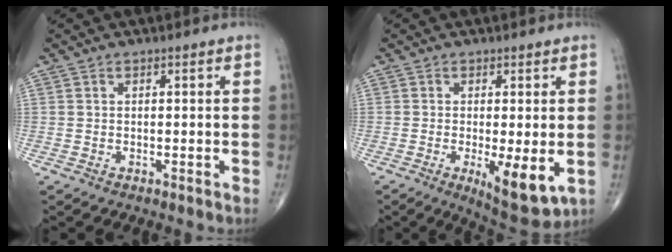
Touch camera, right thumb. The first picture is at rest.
{"total": 8.6, "force": [-2.0, 2.6, 8.0], "torque": [-0.117, -0.024, -0.024]}